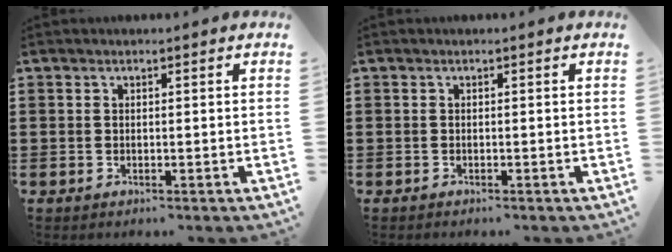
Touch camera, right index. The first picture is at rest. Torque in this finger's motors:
{"motor_torque": [0.15, -0.15, 0.01, 0.02]}